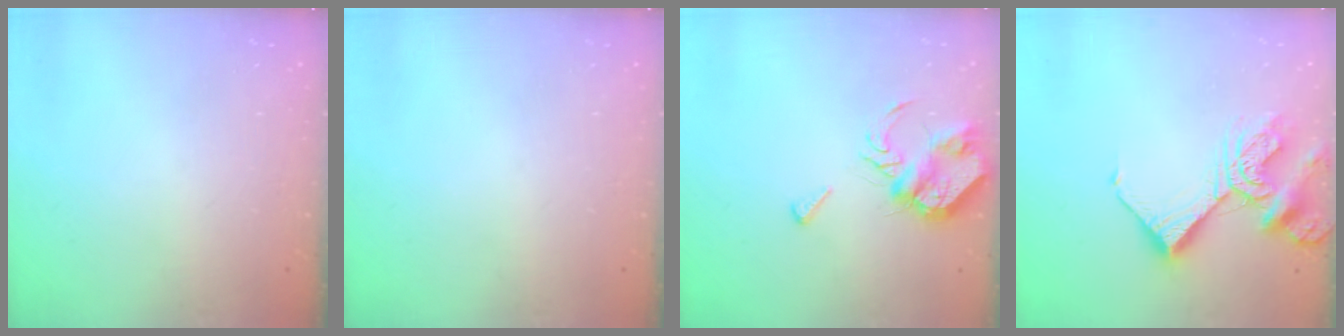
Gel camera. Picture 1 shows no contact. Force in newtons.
{"total": 0.0}
{"total": 7.7, "press": 7.6, "slide": 1.0}
{"total": 13.0, "press": 12.9, "slide": 1.7}